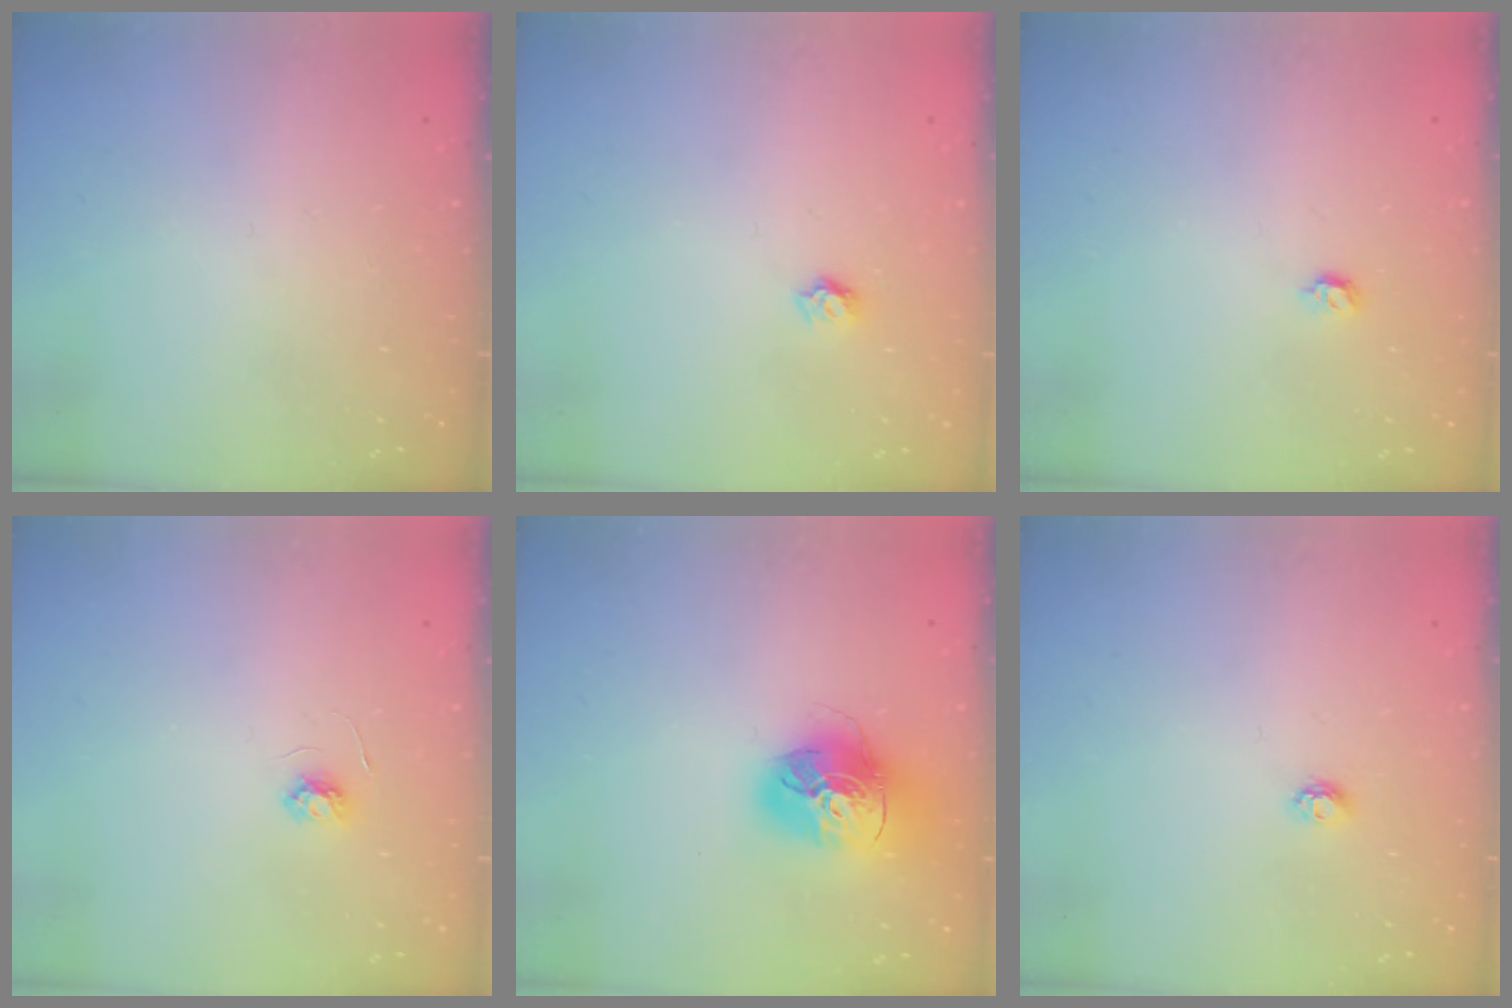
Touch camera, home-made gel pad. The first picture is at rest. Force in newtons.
{"total": 3.7, "press": 3.6, "slide": 0.2}
{"total": 4.6, "press": 4.5, "slide": 0.9}
{"total": 3.6, "press": 3.6, "slide": 0.5}
{"total": 17.4, "press": 17.3, "slide": 2.1}
{"total": 4.2, "press": 4.1, "slide": 0.4}